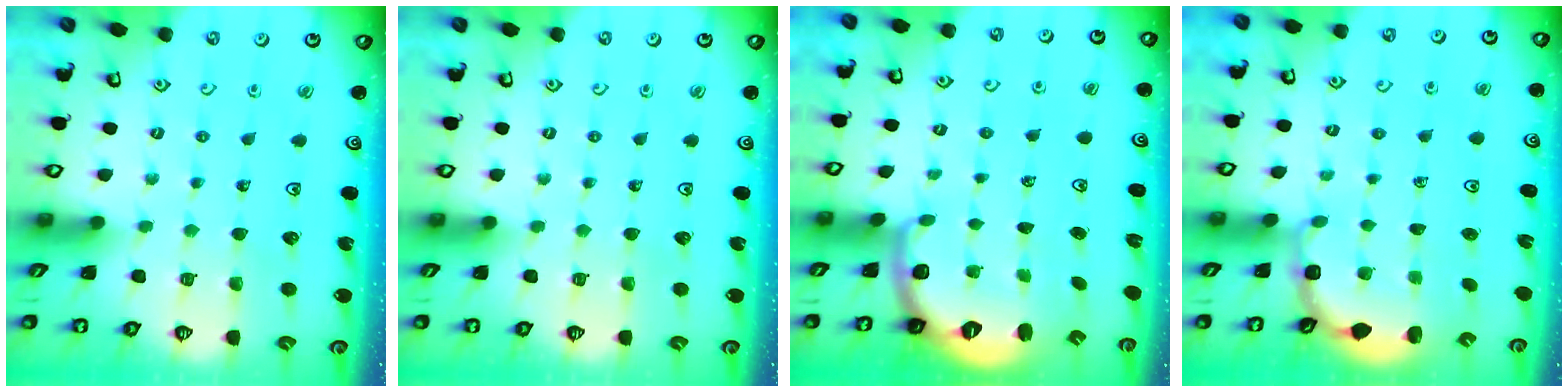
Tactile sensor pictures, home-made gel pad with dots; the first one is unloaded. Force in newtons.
{"total": 0.0}
{"total": 2.8, "press": 1.8, "slide": 2.1}
{"total": 3.0, "press": 2.3, "slide": 1.8}